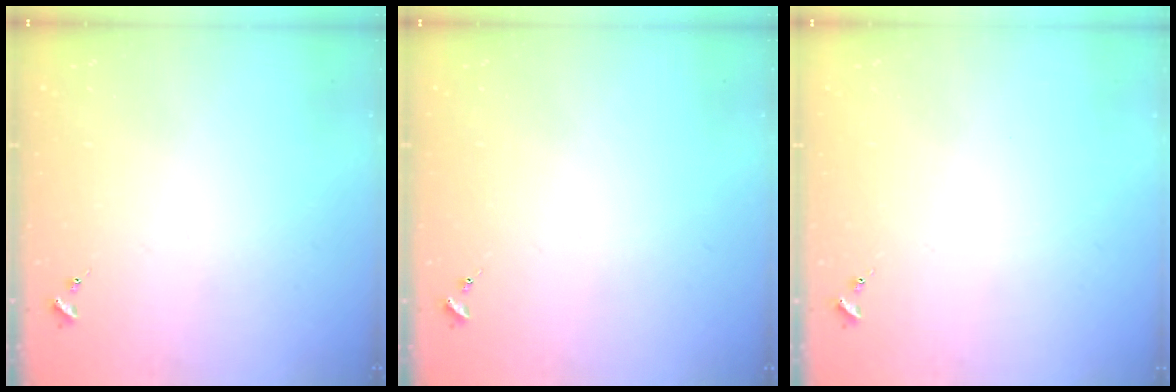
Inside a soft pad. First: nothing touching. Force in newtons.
{"total": 0.0}
{"total": 0.0}